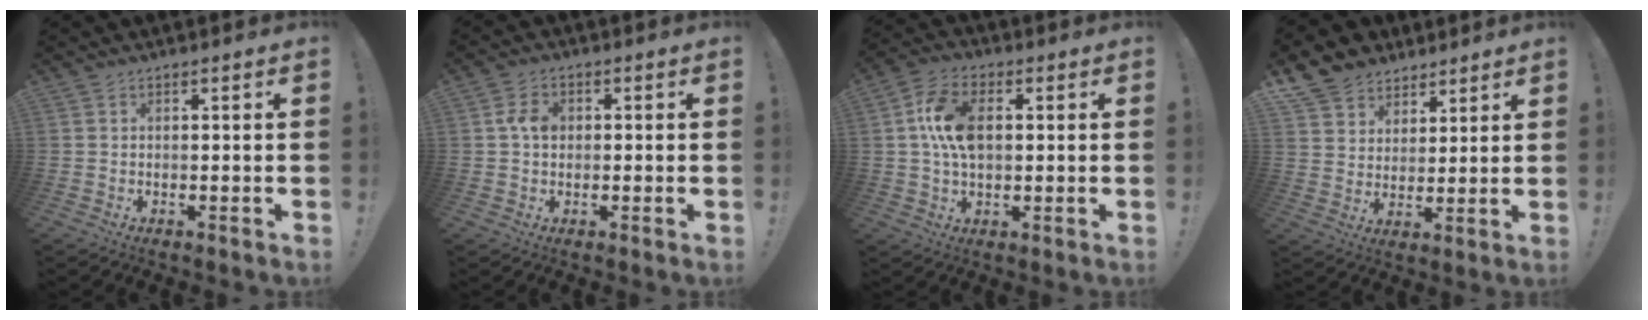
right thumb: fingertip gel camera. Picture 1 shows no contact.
{"total": 5.0, "force": [0.2, 3.7, 3.4], "torque": [-0.055, 0.012, 0.004]}
{"total": 11.9, "force": [1.4, 7.4, 9.2], "torque": [-0.173, 0.007, 0.028]}
{"total": 9.7, "force": [6.9, 6.7, 1.3], "torque": [-0.031, -0.050, 0.140]}